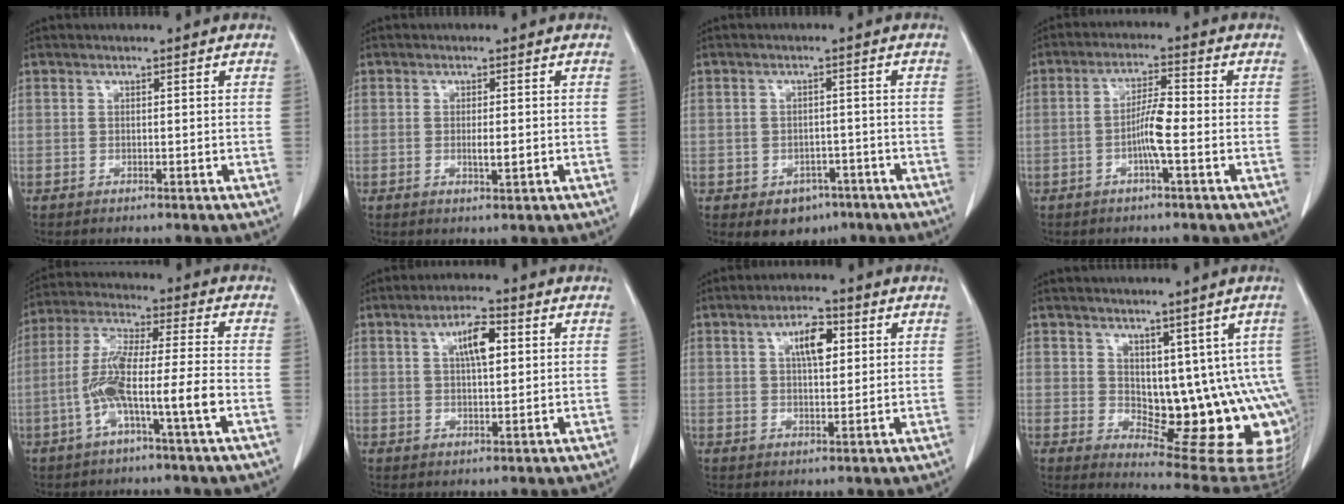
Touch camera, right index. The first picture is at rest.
{"total": 2.0, "force": [-0.1, 0.4, 1.9], "torque": [-0.030, -0.001, 0.002]}
{"total": 4.9, "force": [-2.9, 3.6, 1.8], "torque": [-0.017, 0.005, -0.031]}
{"total": 3.8, "force": [-0.9, 0.0, 3.7], "torque": [-0.067, 0.004, -0.017]}
{"total": 10.8, "force": [-3.5, 0.1, 10.2], "torque": [-0.203, 0.012, -0.067]}
{"total": 5.6, "force": [1.7, 1.5, 5.1], "torque": [-0.090, 0.006, 0.030]}
{"total": 5.6, "force": [1.9, 2.0, 4.8], "torque": [-0.083, 0.006, 0.032]}
{"total": 12.8, "force": [2.2, 6.8, 10.6], "torque": [-0.118, -0.002, 0.051]}